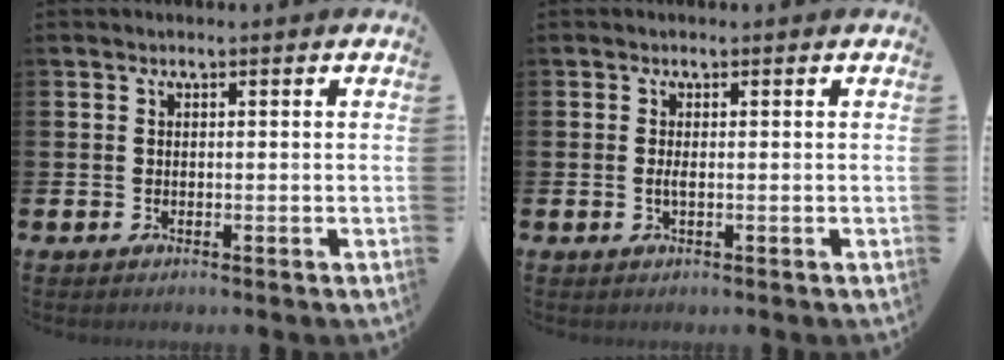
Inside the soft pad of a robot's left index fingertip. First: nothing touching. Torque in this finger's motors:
{"motor_torque": [0.27, -0.16, -0.02, 0.06]}